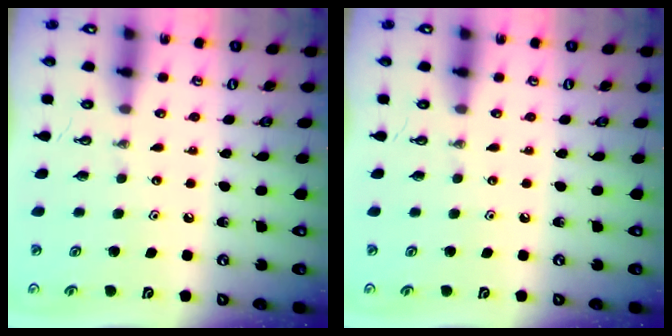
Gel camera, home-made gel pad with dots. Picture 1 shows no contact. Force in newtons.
{"total": 0.0}